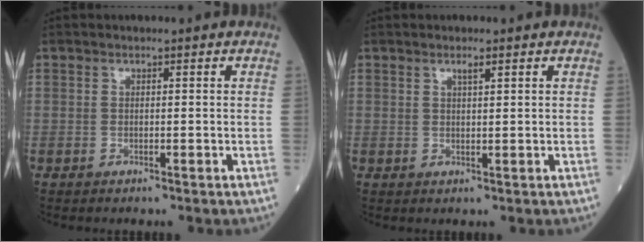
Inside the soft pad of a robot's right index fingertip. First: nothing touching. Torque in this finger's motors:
{"motor_torque": [0.00, 0.02, -0.02, 0.00]}